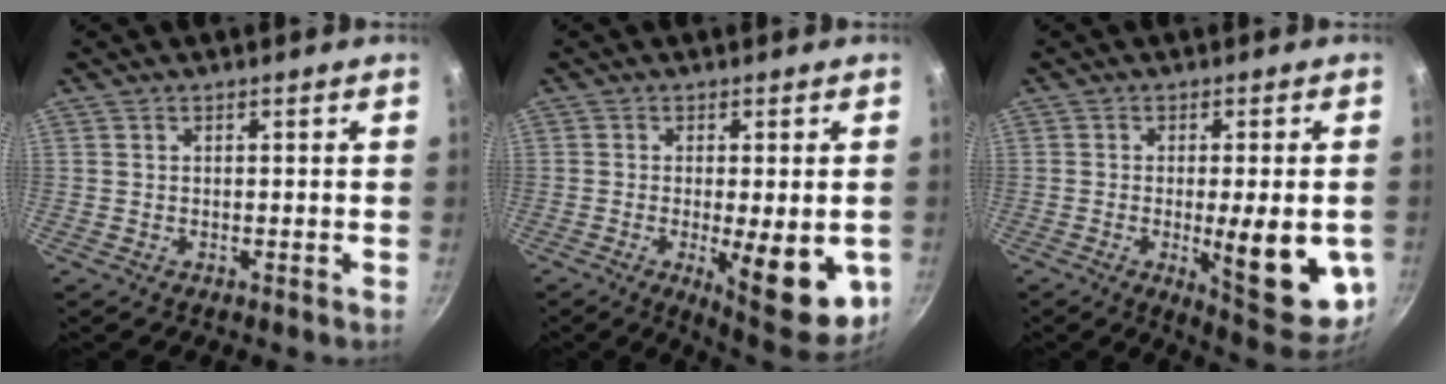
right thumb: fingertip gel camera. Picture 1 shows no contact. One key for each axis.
{"total": 13.9, "fx": -3.1, "fy": 4.5, "fz": 12.8, "tx": -0.152, "ty": -0.006, "tz": -0.031}
{"total": 15.7, "fx": -3.0, "fy": 4.5, "fz": 14.8, "tx": -0.167, "ty": -0.006, "tz": -0.030}